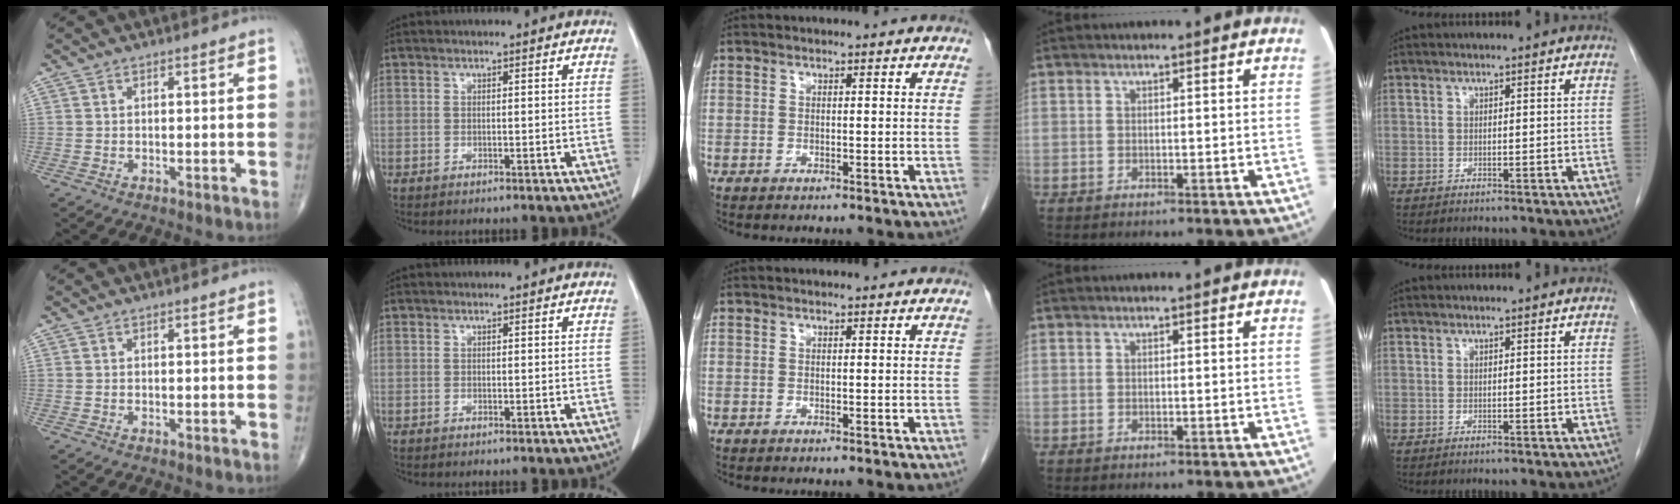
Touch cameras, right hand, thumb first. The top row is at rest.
{}